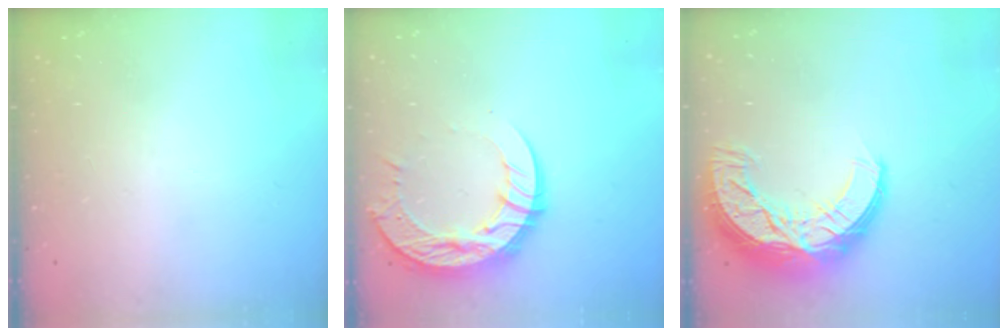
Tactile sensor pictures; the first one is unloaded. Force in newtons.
{"total": 14.0, "press": 14.0, "slide": 1.3}
{"total": 16.4, "press": 16.4, "slide": 0.9}